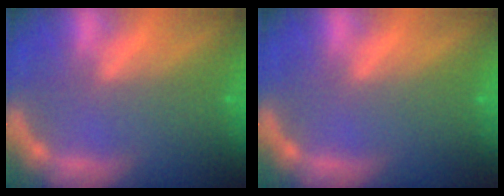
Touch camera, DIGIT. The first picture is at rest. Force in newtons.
{"total": 0.0}